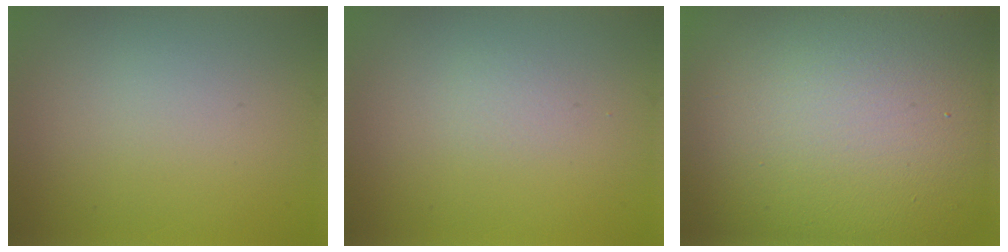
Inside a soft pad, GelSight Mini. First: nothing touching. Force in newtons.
{"total": 0.6, "press": 0.6, "slide": 0.1}
{"total": 21.1, "press": 21.1, "slide": 0.8}